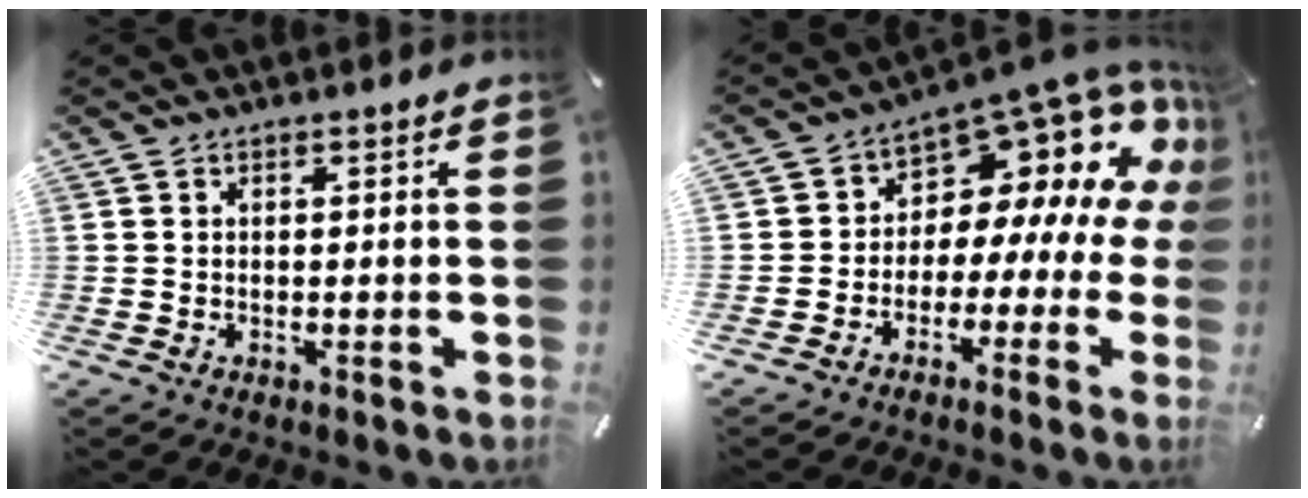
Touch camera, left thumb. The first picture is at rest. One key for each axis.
{"total": 15.4, "fx": 7.9, "fy": 9.0, "fz": 9.7, "tx": -0.144, "ty": -0.071, "tz": 0.133}